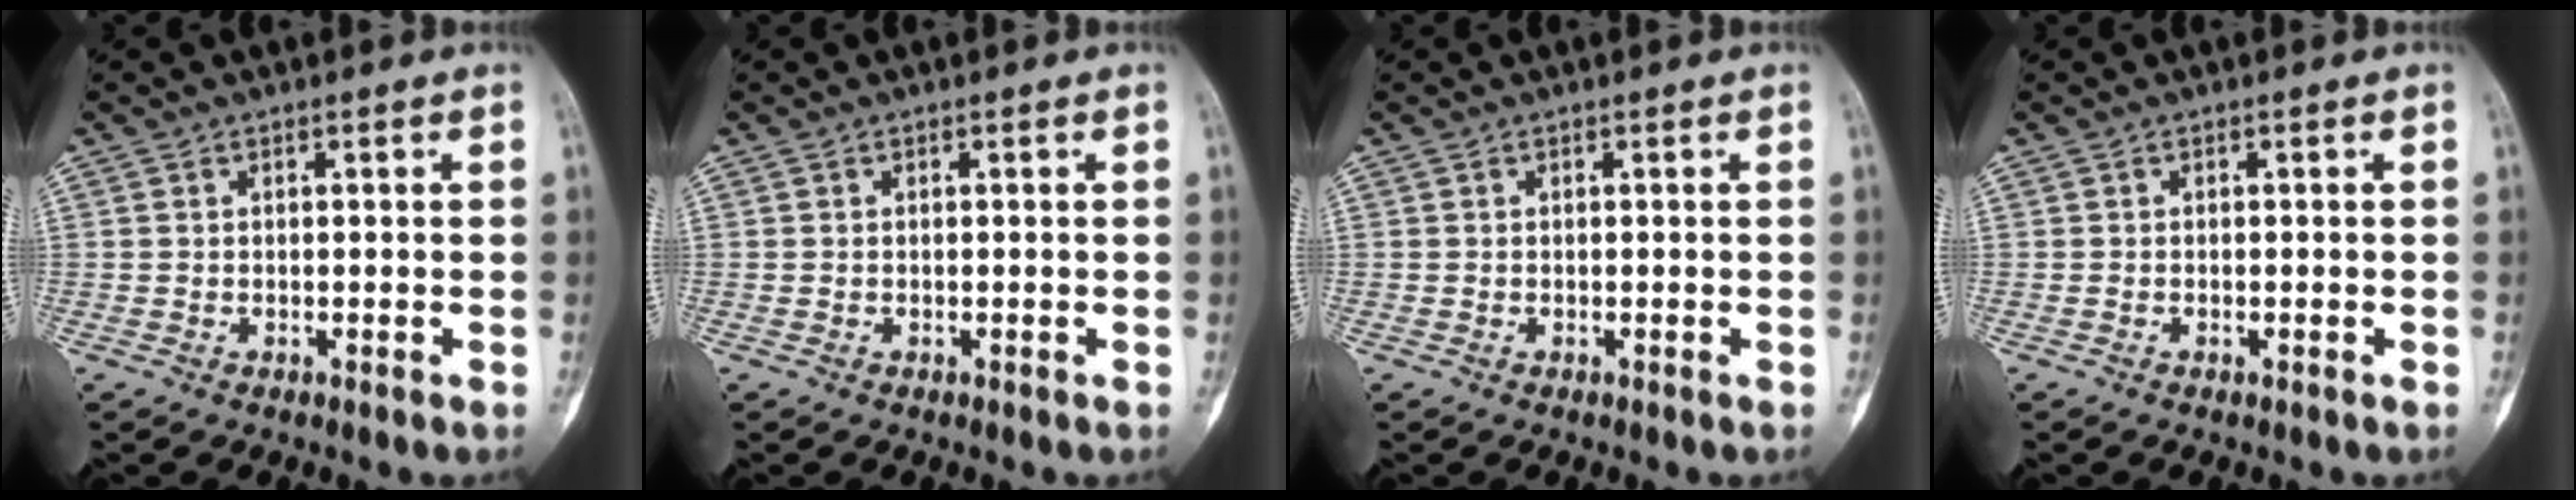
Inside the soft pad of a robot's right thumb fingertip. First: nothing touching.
{"total": 0.0}
{"total": 0.0}
{"total": 0.0}